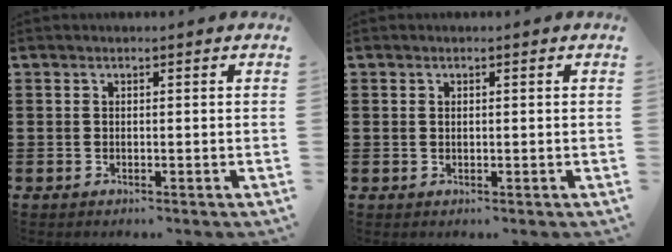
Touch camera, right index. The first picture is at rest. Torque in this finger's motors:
{"motor_torque": [-0.43, 0.24, -0.02, -0.01]}